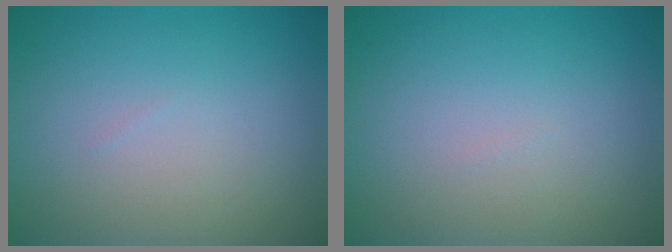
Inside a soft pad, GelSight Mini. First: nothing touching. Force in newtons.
{"total": 0.0}